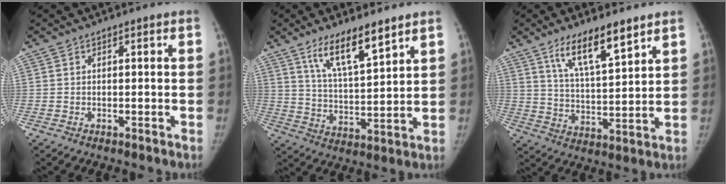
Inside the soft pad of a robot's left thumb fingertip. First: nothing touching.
{"total": 11.2, "force": [7.6, 2.8, 7.7], "torque": [-0.120, -0.048, 0.146]}
{"total": 11.4, "force": [7.6, 2.9, 8.0], "torque": [-0.122, -0.045, 0.141]}